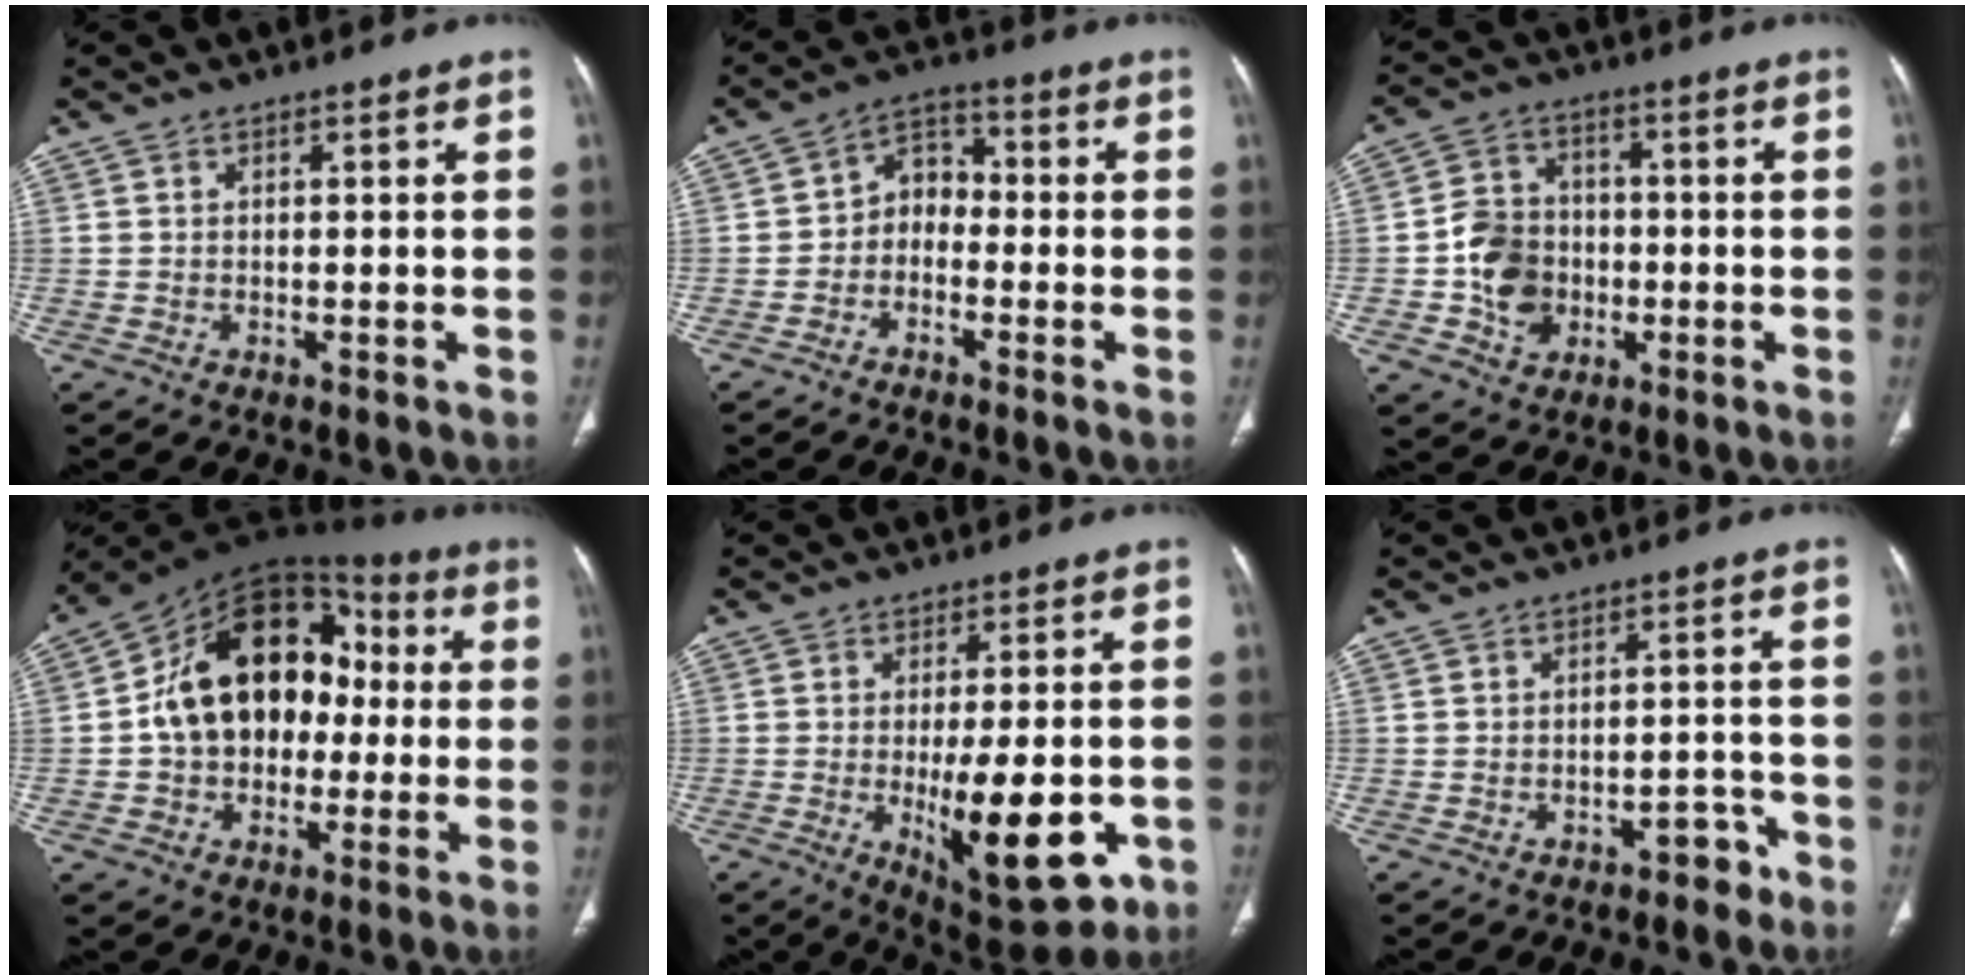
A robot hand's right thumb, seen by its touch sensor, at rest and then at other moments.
{"total": 5.9, "force": [-1.7, 4.6, 3.3], "torque": [-0.030, 0.033, -0.047]}
{"total": 10.6, "force": [-2.0, 8.9, 5.3], "torque": [-0.065, 0.020, -0.037]}
{"total": 19.7, "force": [-0.1, 14.4, 13.4], "torque": [-0.177, 0.049, -0.008]}
{"total": 15.8, "force": [-4.0, 5.9, 14.1], "torque": [-0.189, -0.012, -0.042]}
{"total": 3.7, "force": [-2.7, 2.1, 1.2], "torque": [-0.004, 0.037, -0.031]}